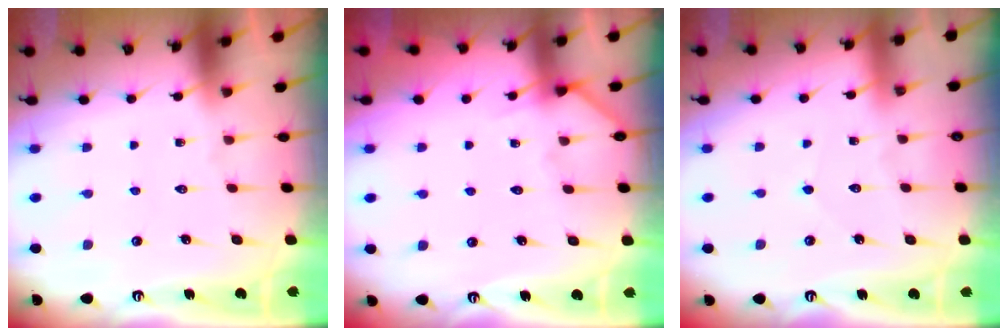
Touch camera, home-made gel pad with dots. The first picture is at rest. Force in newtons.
{"total": 3.0, "press": 3.0, "slide": 0.3}
{"total": 2.5, "press": 2.5, "slide": 0.2}